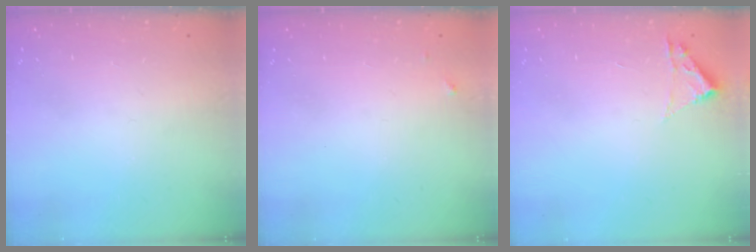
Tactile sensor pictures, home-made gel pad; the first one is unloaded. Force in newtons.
{"total": 3.5, "press": 3.5, "slide": 0.2}
{"total": 1.8, "press": 1.8, "slide": 0.2}